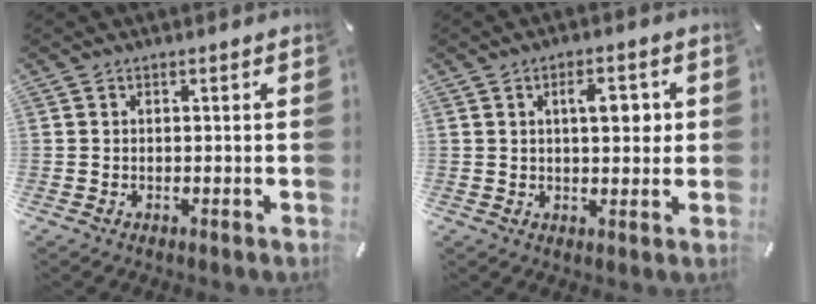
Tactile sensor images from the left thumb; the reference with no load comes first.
{"total": 6.5, "force": [1.8, 3.0, 5.4], "torque": [-0.079, -0.001, 0.020]}